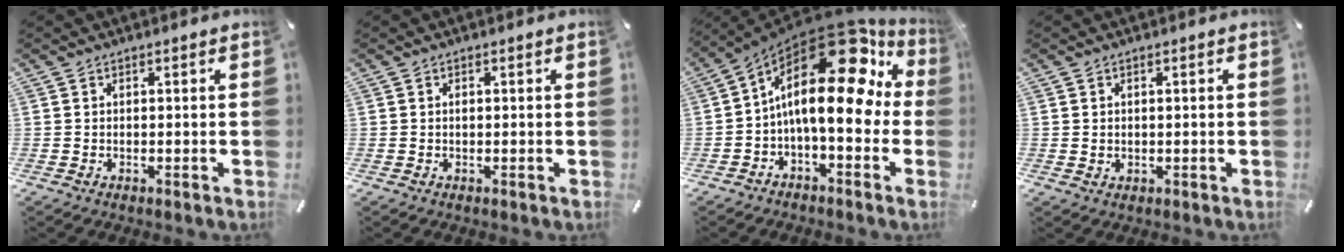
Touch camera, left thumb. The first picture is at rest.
{"total": 0.6, "force": [0.0, 0.3, 0.5], "torque": [-0.011, -0.001, 0.001]}
{"total": 21.5, "force": [5.4, 9.8, 18.4], "torque": [-0.306, -0.053, 0.085]}
{"total": 0.9, "force": [0.3, 0.9, -0.1], "torque": [0.001, 0.006, 0.004]}